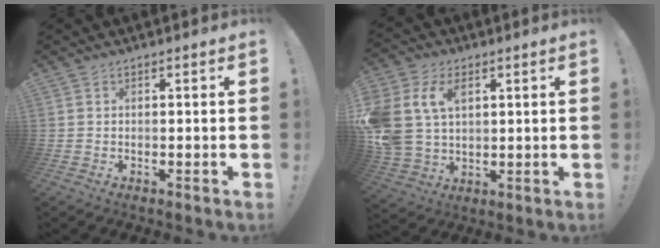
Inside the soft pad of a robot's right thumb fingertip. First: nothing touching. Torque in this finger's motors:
{"motor_torque": [0.50, 0.59, 1.44, 0.70, 0.25]}